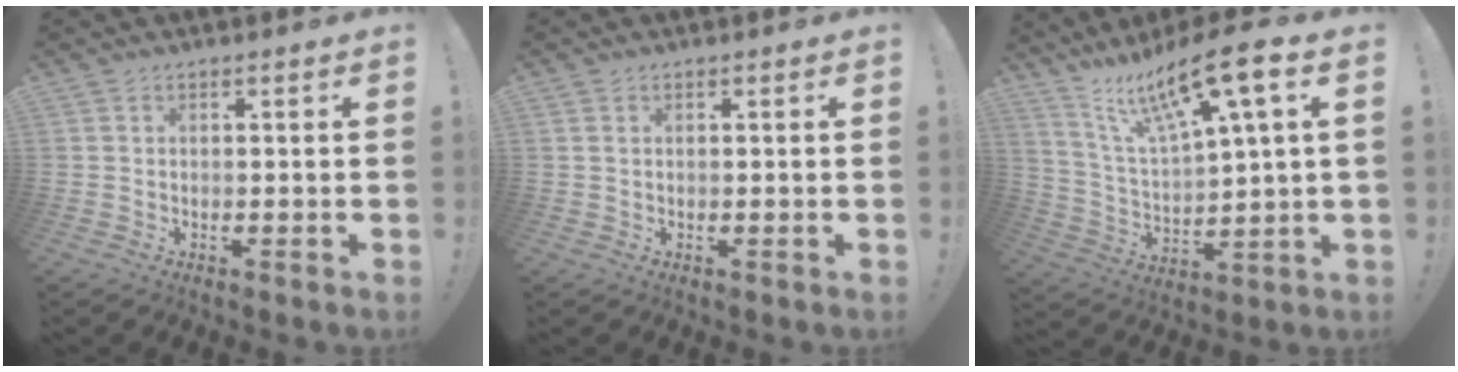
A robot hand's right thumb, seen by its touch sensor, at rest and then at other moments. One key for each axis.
{"total": 0.8, "fx": 0.4, "fy": 0.5, "fz": 0.5, "tx": -0.010, "ty": 0.002, "tz": 0.008}
{"total": 16.0, "fx": 10.2, "fy": 3.0, "fz": 12.0, "tx": -0.214, "ty": -0.059, "tz": 0.164}